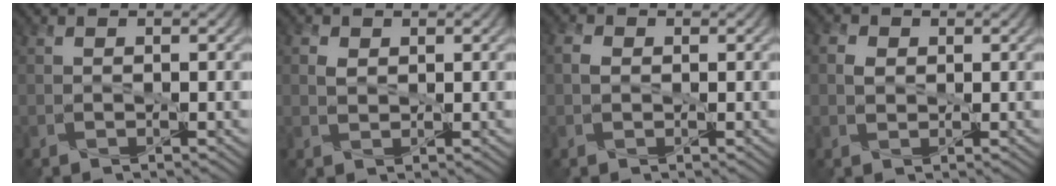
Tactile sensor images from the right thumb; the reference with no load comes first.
{"total": 1.5, "force": [0.4, 1.2, 0.8], "torque": [-0.023, 0.002, 0.005]}
{"total": 1.4, "force": [-0.1, 1.2, 0.8], "torque": [-0.024, 0.001, -0.008]}
{"total": 1.8, "force": [0.1, 1.5, 1.0], "torque": [-0.028, 0.001, -0.004]}